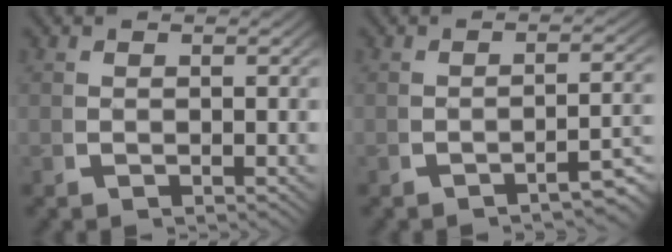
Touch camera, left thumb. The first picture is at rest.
{"total": 3.8, "force": [-2.4, 0.7, 2.8], "torque": [-0.035, 0.001, -0.033]}